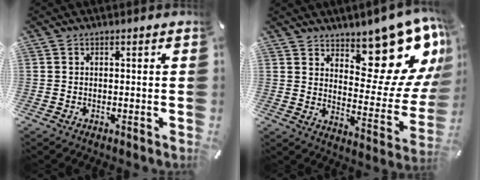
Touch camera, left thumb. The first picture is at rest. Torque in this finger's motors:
{"motor_torque": [2.54, 2.47, 1.65, -1.12, 0.14]}